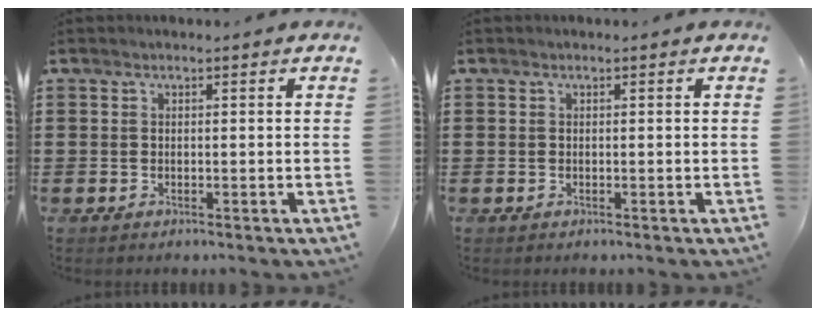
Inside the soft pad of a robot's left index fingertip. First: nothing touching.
{"total": 0.0}